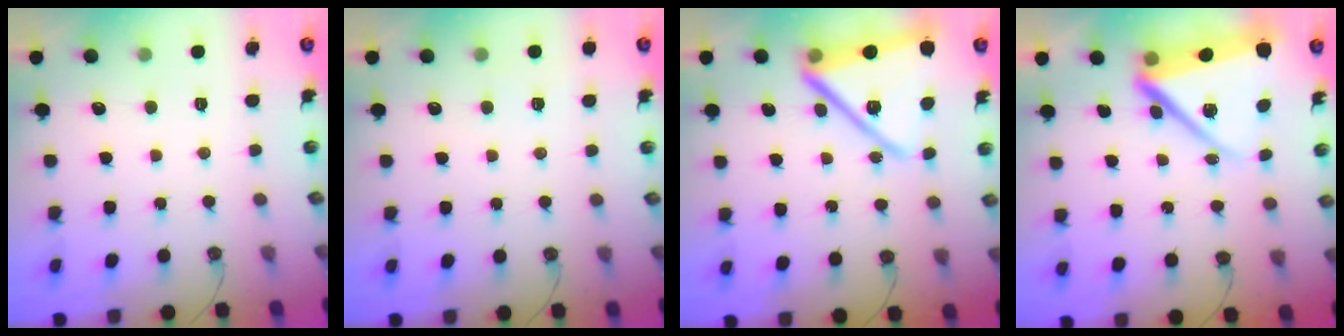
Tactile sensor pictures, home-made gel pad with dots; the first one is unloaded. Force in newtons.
{"total": 2.8, "press": 1.8, "slide": 2.2}
{"total": 18.4, "press": 18.1, "slide": 3.2}
{"total": 14.2, "press": 14.1, "slide": 1.3}